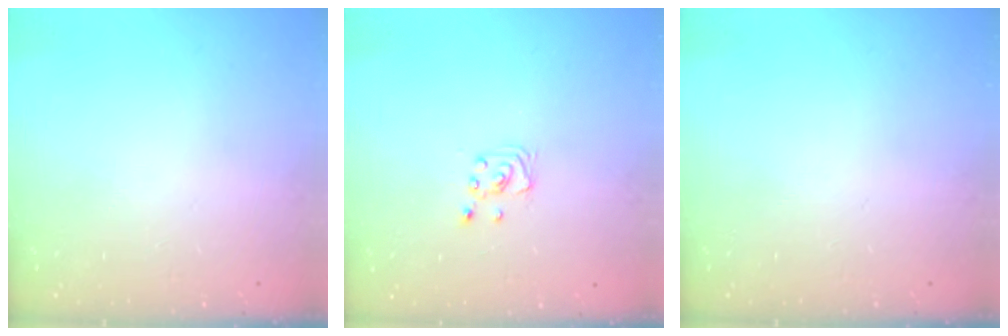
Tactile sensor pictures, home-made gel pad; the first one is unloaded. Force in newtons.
{"total": 2.3, "press": 2.3, "slide": 0.2}
{"total": 0.0}